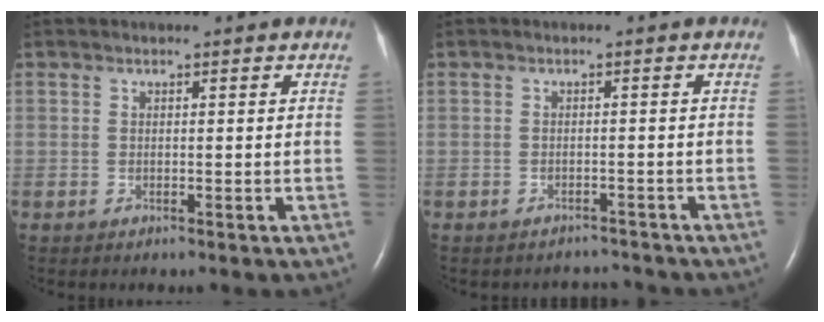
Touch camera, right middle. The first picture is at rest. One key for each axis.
{"total": 2.4, "fx": -2.3, "fy": 0.5, "fz": -0.6, "tx": 0.008, "ty": -0.002, "tz": -0.031}